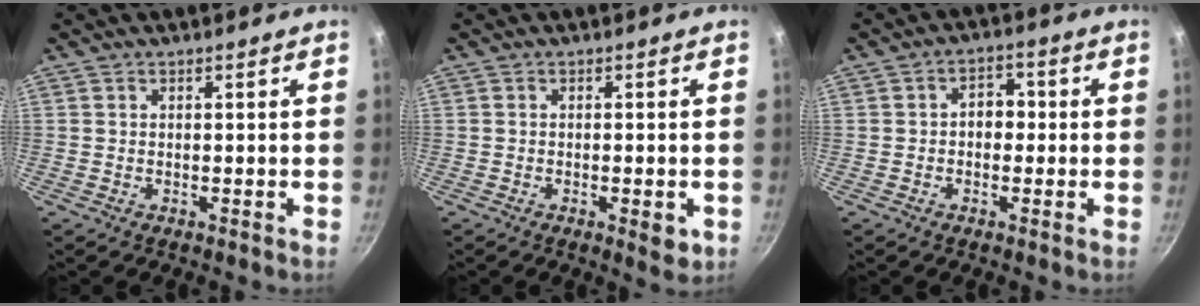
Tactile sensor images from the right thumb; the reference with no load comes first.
{"total": 3.7, "force": [-1.2, 1.3, 3.2], "torque": [-0.046, -0.001, -0.014]}
{"total": 4.4, "force": [-0.2, 3.3, 2.9], "torque": [-0.012, 0.014, -0.008]}